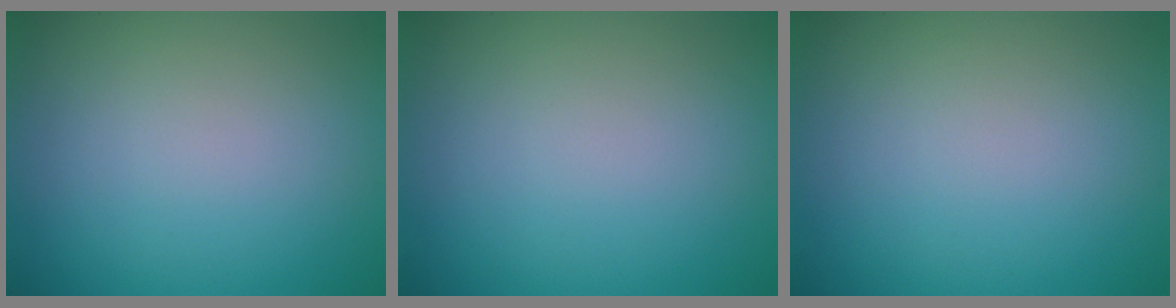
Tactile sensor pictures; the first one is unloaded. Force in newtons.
{"total": 0.0}
{"total": 0.0}